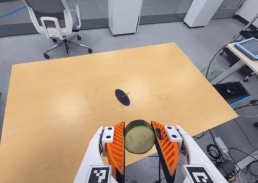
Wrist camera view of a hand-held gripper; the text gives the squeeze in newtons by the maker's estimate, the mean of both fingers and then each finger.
{"total": 12.6, "left": 11.2, "right": 14.0}